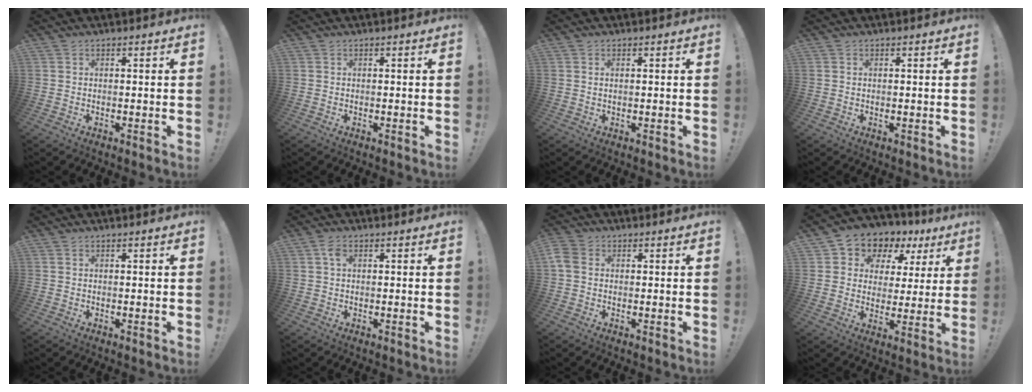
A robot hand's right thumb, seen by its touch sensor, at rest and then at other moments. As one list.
[{"total": 0.0}, {"total": 0.7, "force": [0.3, 0.0, 0.6], "torque": [-0.022, 0.005, 0.007]}, {"total": 0.0}, {"total": 0.0}, {"total": 2.5, "force": [0.8, 1.4, 1.9], "torque": [-0.038, 0.004, 0.014]}, {"total": 4.5, "force": [0.5, 3.5, 2.9], "torque": [-0.069, 0.006, 0.011]}, {"total": 7.3, "force": [3.5, 6.0, 2.2], "torque": [-0.032, -0.036, 0.067]}]